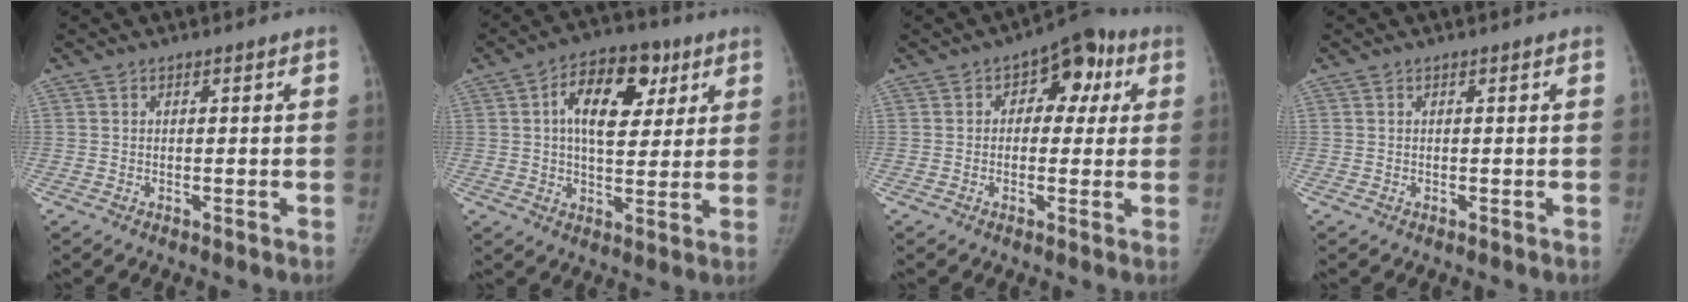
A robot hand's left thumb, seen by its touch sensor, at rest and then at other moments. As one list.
[{"total": 13.3, "force": [4.4, 7.9, 9.8], "torque": [-0.118, 0.002, 0.063]}, {"total": 9.0, "force": [2.5, 5.9, 6.3], "torque": [-0.025, 0.016, 0.022]}, {"total": 0.0}]